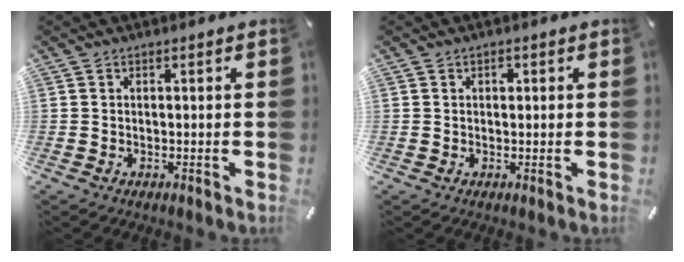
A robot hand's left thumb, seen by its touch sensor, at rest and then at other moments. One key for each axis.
{"total": 1.2, "fx": 0.3, "fy": 0.9, "fz": 0.7, "tx": -0.006, "ty": 0.002, "tz": 0.002}